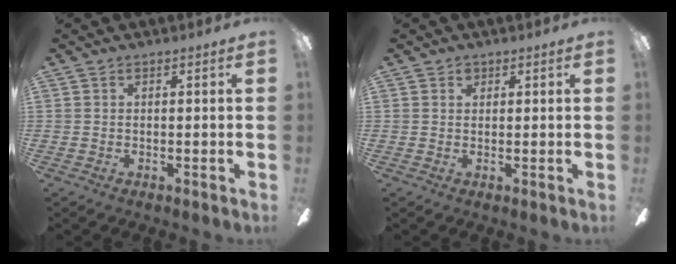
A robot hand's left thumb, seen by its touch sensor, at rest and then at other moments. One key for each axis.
{"total": 1.8, "fx": 1.1, "fy": 1.2, "fz": 0.8, "tx": -0.009, "ty": -0.001, "tz": 0.019}